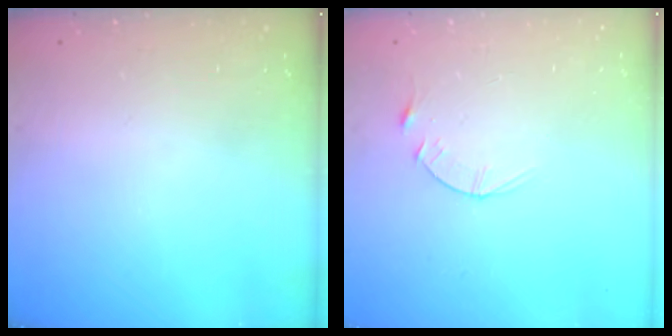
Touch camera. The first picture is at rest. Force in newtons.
{"total": 3.1, "press": 3.1, "slide": 0.5}